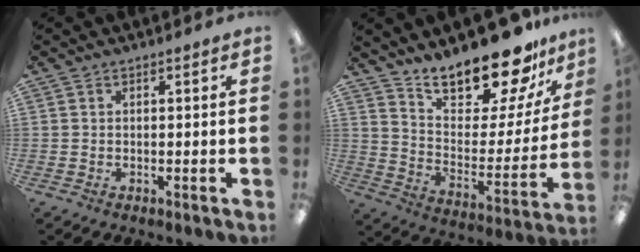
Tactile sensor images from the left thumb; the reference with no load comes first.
{"total": 21.3, "force": [18.2, 6.4, 9.0], "torque": [-0.152, -0.135, 0.313]}